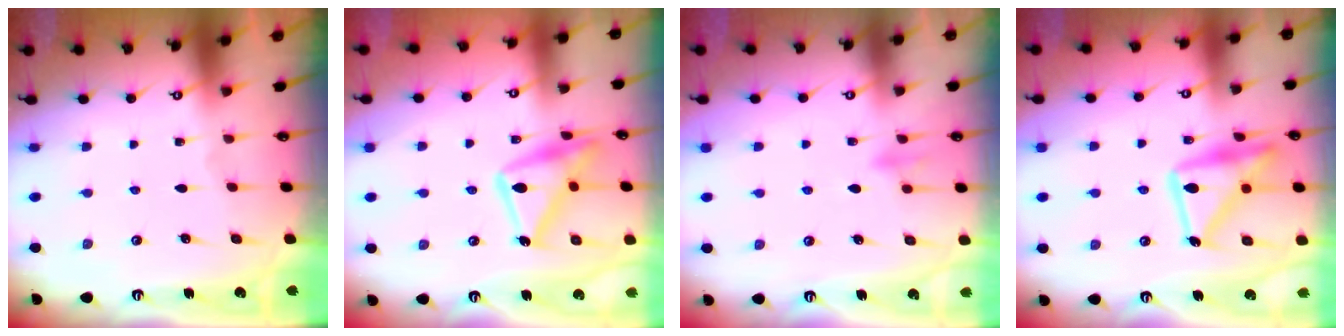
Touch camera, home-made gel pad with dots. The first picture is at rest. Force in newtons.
{"total": 17.5, "press": 17.4, "slide": 1.0}
{"total": 8.6, "press": 8.5, "slide": 1.6}
{"total": 17.7, "press": 17.7, "slide": 1.2}